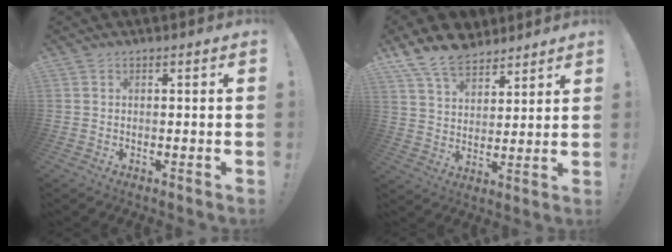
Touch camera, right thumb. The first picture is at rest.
{"total": 11.3, "force": [9.0, 5.7, 3.7], "torque": [-0.082, -0.054, 0.175]}